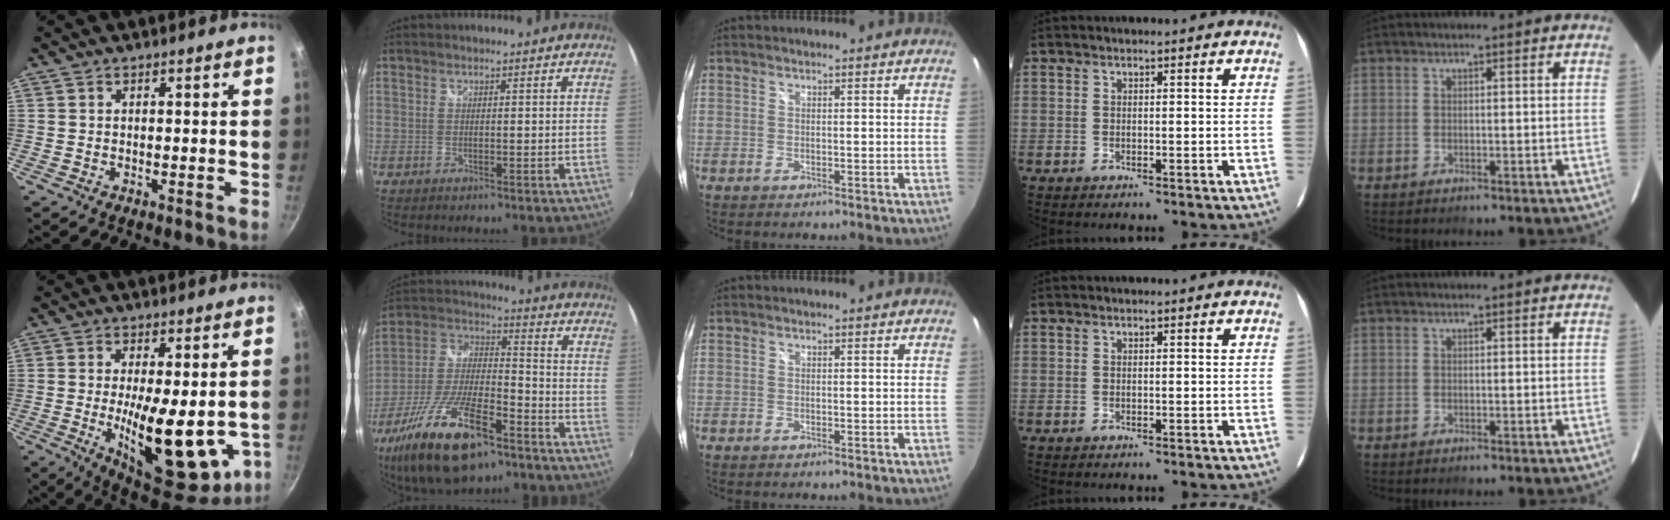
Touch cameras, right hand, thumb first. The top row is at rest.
{"thumb": {"total": 18.9, "force": [-2.1, 7.6, 17.2], "torque": [-0.248, -0.018, -0.016]}, "index": {"total": 22.0, "force": [-13.2, 8.1, 15.7], "torque": [-0.318, -0.028, -0.236]}}